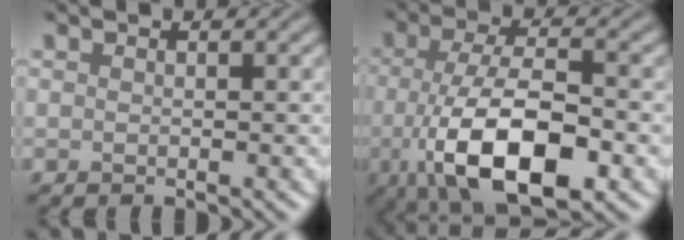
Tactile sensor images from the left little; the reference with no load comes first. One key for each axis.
{"total": 10.6, "fx": -3.4, "fy": 4.2, "fz": 9.2, "tx": -0.171, "ty": -0.014, "tz": -0.058}